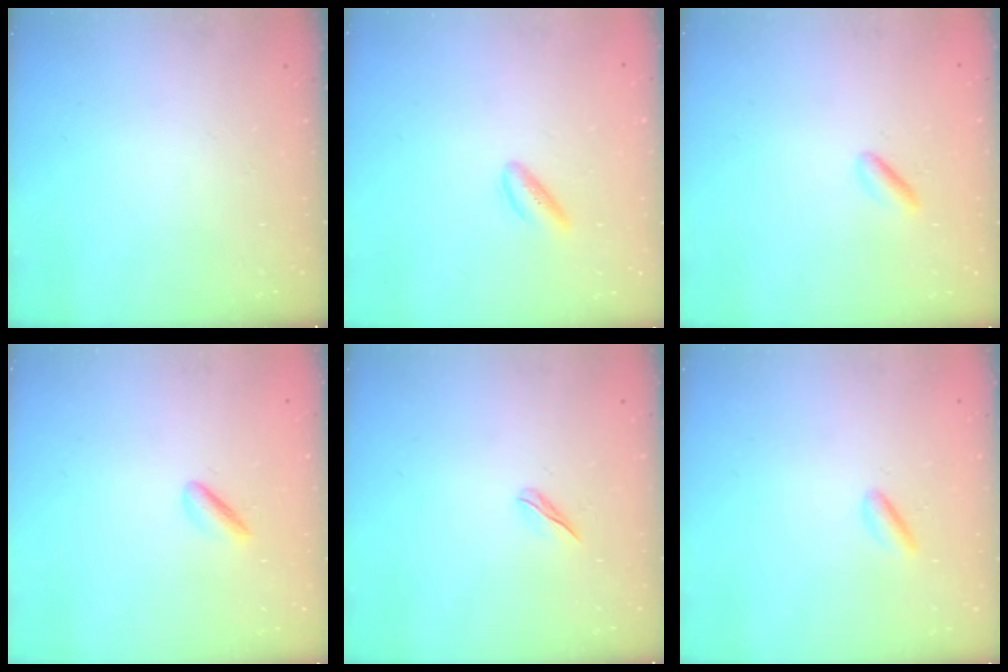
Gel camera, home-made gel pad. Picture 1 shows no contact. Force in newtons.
{"total": 4.0, "press": 3.6, "slide": 1.9}
{"total": 1.6, "press": 1.4, "slide": 0.7}
{"total": 2.4, "press": 2.2, "slide": 1.0}
{"total": 2.5, "press": 2.4, "slide": 0.8}
{"total": 2.2, "press": 2.1, "slide": 0.6}